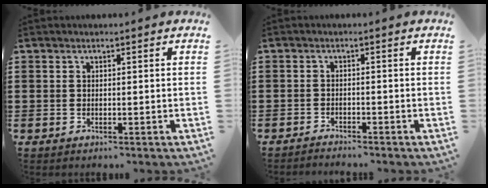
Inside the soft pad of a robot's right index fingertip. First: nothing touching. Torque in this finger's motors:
{"motor_torque": [-0.07, -0.12, -0.20, -0.05]}